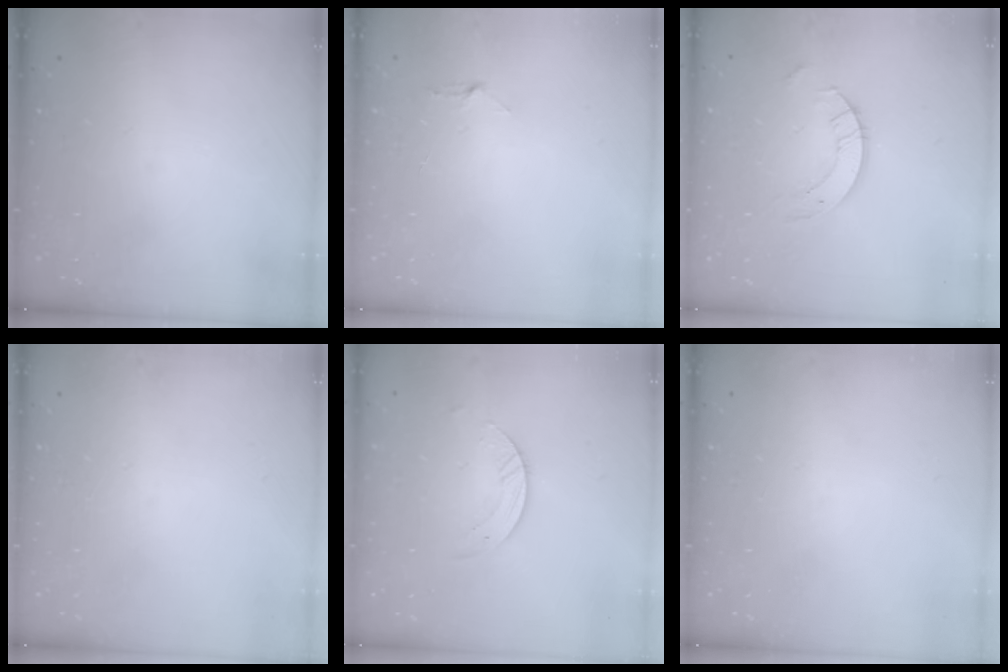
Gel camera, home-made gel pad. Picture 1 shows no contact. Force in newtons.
{"total": 2.9, "press": 2.9, "slide": 0.3}
{"total": 6.1, "press": 6.1, "slide": 0.6}
{"total": 0.0}
{"total": 3.4, "press": 3.4, "slide": 0.1}
{"total": 0.0}